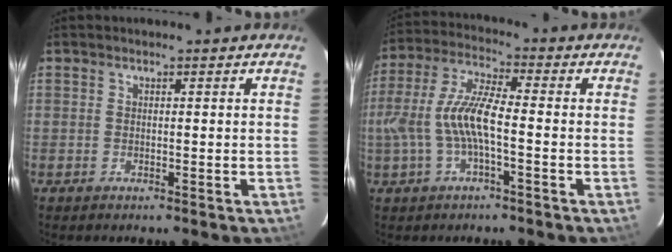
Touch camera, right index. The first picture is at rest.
{"total": 10.4, "force": [-2.0, 2.6, 9.9], "torque": [-0.212, 0.007, -0.035]}